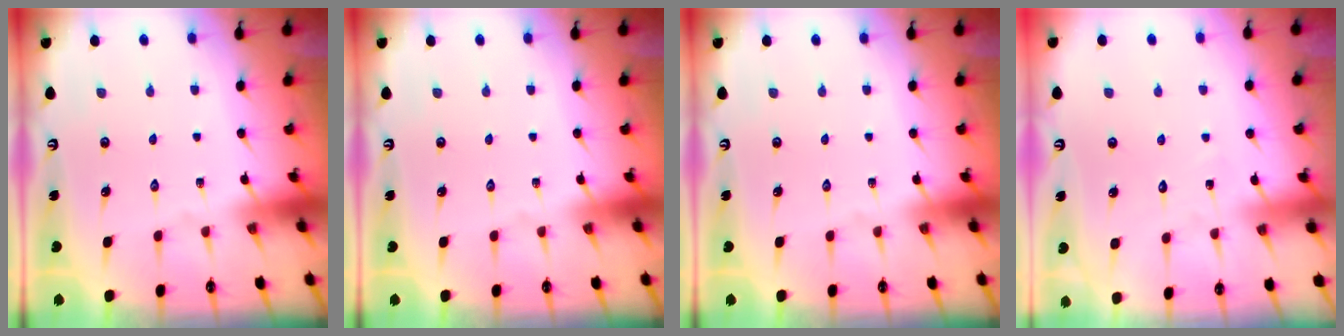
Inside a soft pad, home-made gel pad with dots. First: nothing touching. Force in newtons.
{"total": 0.0}
{"total": 0.0}
{"total": 5.6, "press": 5.6, "slide": 0.5}